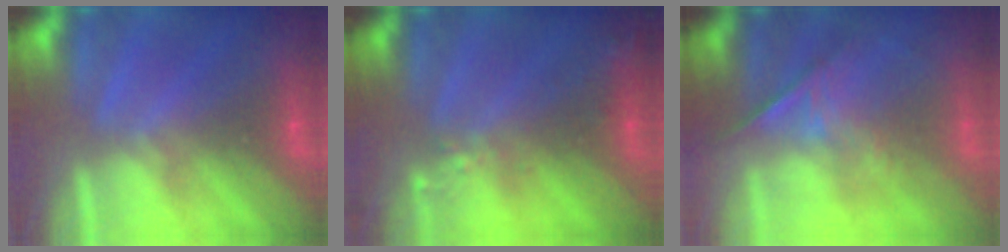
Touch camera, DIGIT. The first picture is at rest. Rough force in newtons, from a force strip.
{"total": 2.4}
{"total": 1.3}